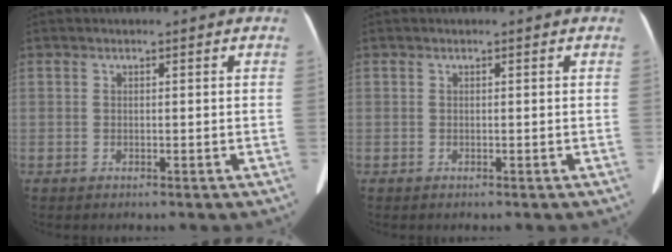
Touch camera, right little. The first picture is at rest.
{"total": 0.0}